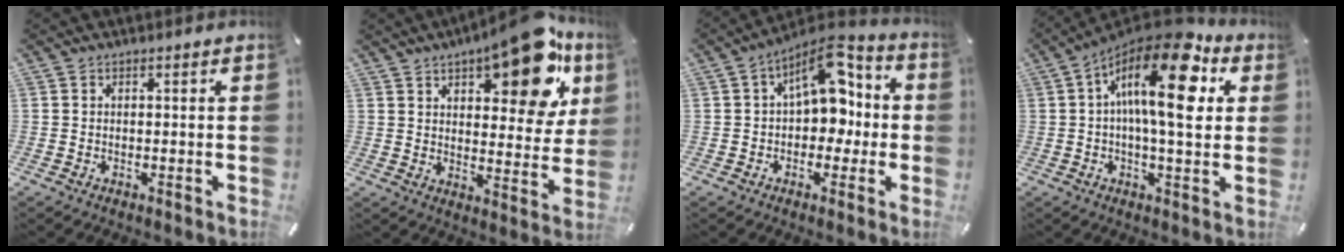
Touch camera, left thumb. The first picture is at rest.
{"total": 19.4, "force": [11.4, 8.5, 13.2], "torque": [-0.165, -0.063, 0.181]}
{"total": 12.3, "force": [3.6, 7.7, 8.8], "torque": [-0.115, -0.026, 0.062]}
{"total": 19.2, "force": [6.5, 6.3, 16.9], "torque": [-0.279, -0.043, 0.092]}